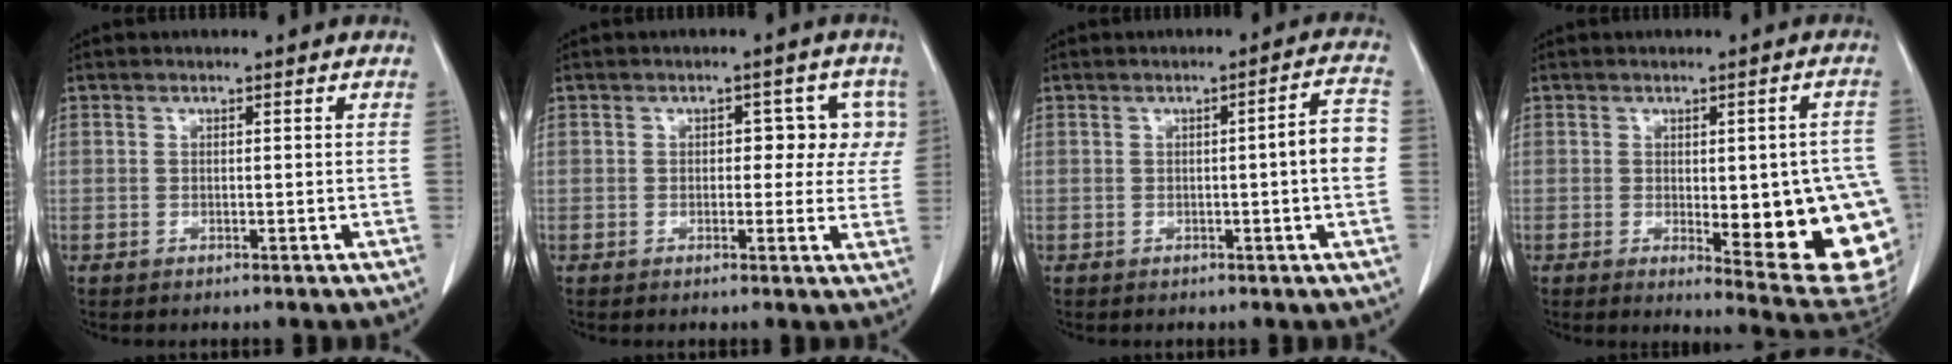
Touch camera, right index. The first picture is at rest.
{"total": 5.1, "force": [1.0, 3.3, 3.8], "torque": [-0.024, 0.023, 0.007]}
{"total": 5.3, "force": [-0.3, 0.1, 5.3], "torque": [-0.067, 0.009, -0.008]}
{"total": 17.4, "force": [-2.7, 4.3, 16.6], "torque": [-0.137, 0.006, -0.007]}